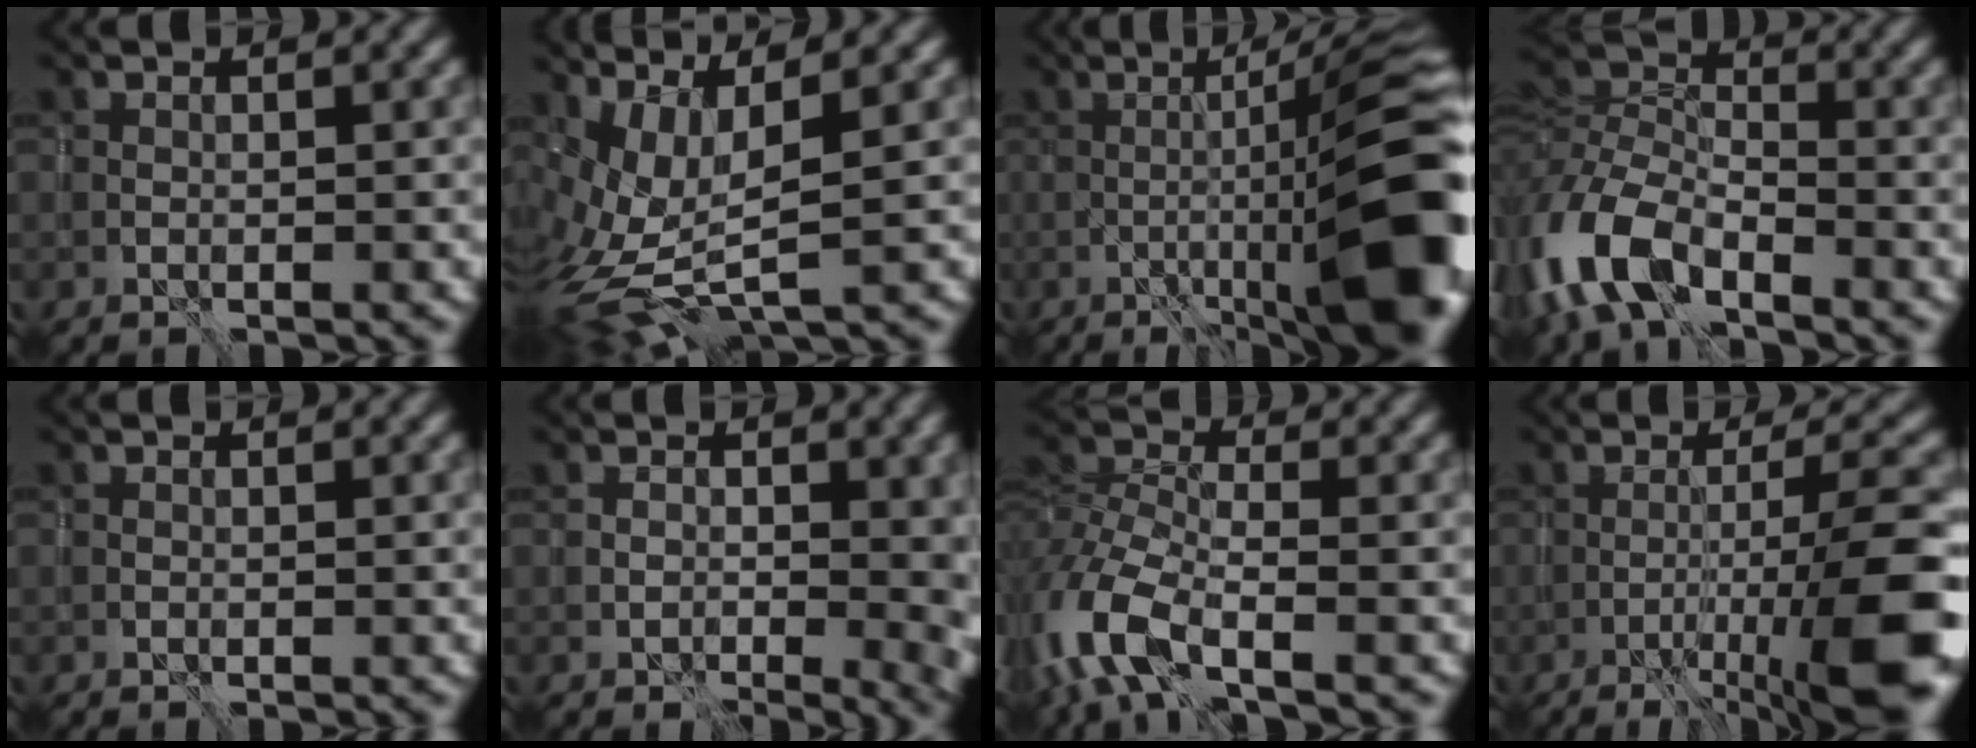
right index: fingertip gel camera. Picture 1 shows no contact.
{"total": 7.9, "force": [0.3, 3.3, 7.2], "torque": [-0.183, -0.008, 0.012]}
{"total": 14.5, "force": [-2.7, 2.6, 14.0], "torque": [-0.180, 0.026, -0.040]}
{"total": 8.8, "force": [-4.3, 4.9, 5.9], "torque": [-0.139, -0.005, -0.095]}
{"total": 0.0}
{"total": 7.5, "force": [-0.4, 4.2, 6.2], "torque": [-0.073, -0.020, 0.003]}
{"total": 8.4, "force": [-4.4, 3.8, 6.1], "torque": [-0.144, -0.009, -0.099]}
{"total": 10.6, "force": [-4.7, 1.5, 9.5], "torque": [-0.133, 0.013, -0.070]}